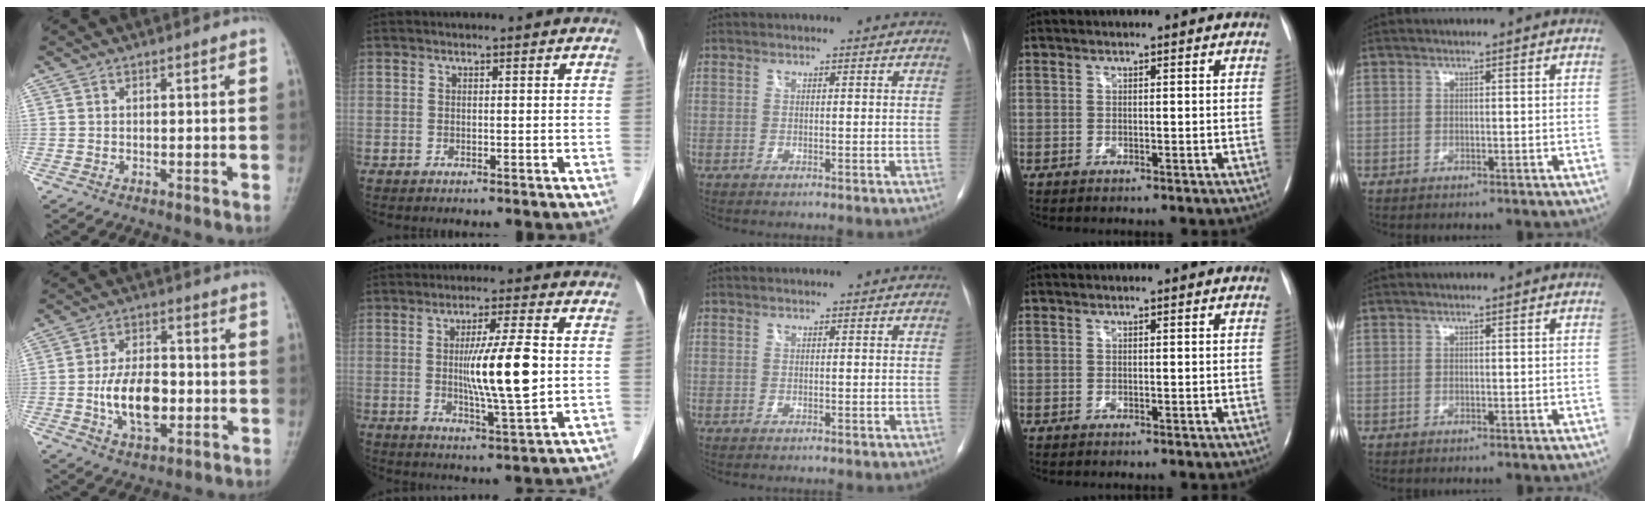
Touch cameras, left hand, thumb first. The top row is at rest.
{"thumb": {"total": 11.1, "force": [-1.7, 6.3, 9.0], "torque": [-0.139, 0.010, -0.029]}, "index": {"total": 10.4, "force": [0.3, 0.4, 10.4], "torque": [-0.181, -0.012, 0.003]}}